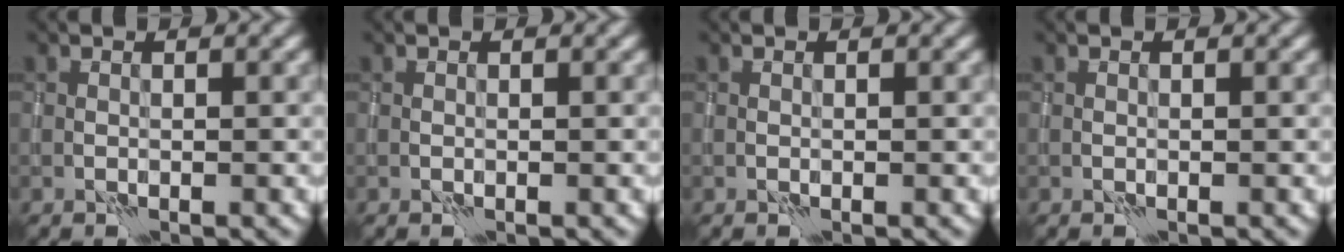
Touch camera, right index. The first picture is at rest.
{"total": 0.0}
{"total": 0.0}
{"total": 0.0}